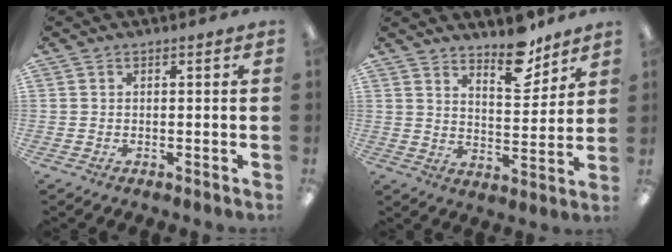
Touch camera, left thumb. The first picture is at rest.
{"total": 11.1, "force": [8.8, 4.3, 5.3], "torque": [-0.056, -0.061, 0.151]}